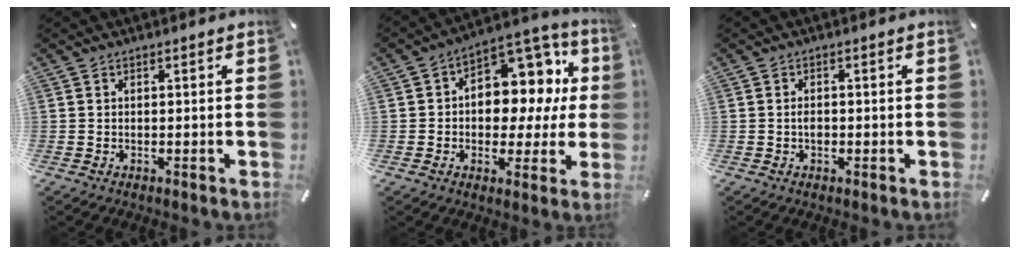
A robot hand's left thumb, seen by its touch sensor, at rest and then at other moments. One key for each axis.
{"total": 11.9, "fx": 2.6, "fy": 9.0, "fz": 7.2, "tx": -0.086, "ty": -0.034, "tz": 0.050}
{"total": 1.5, "fx": -0.4, "fy": 1.0, "fz": 1.1, "tx": -0.022, "ty": 0.003, "tz": -0.008}